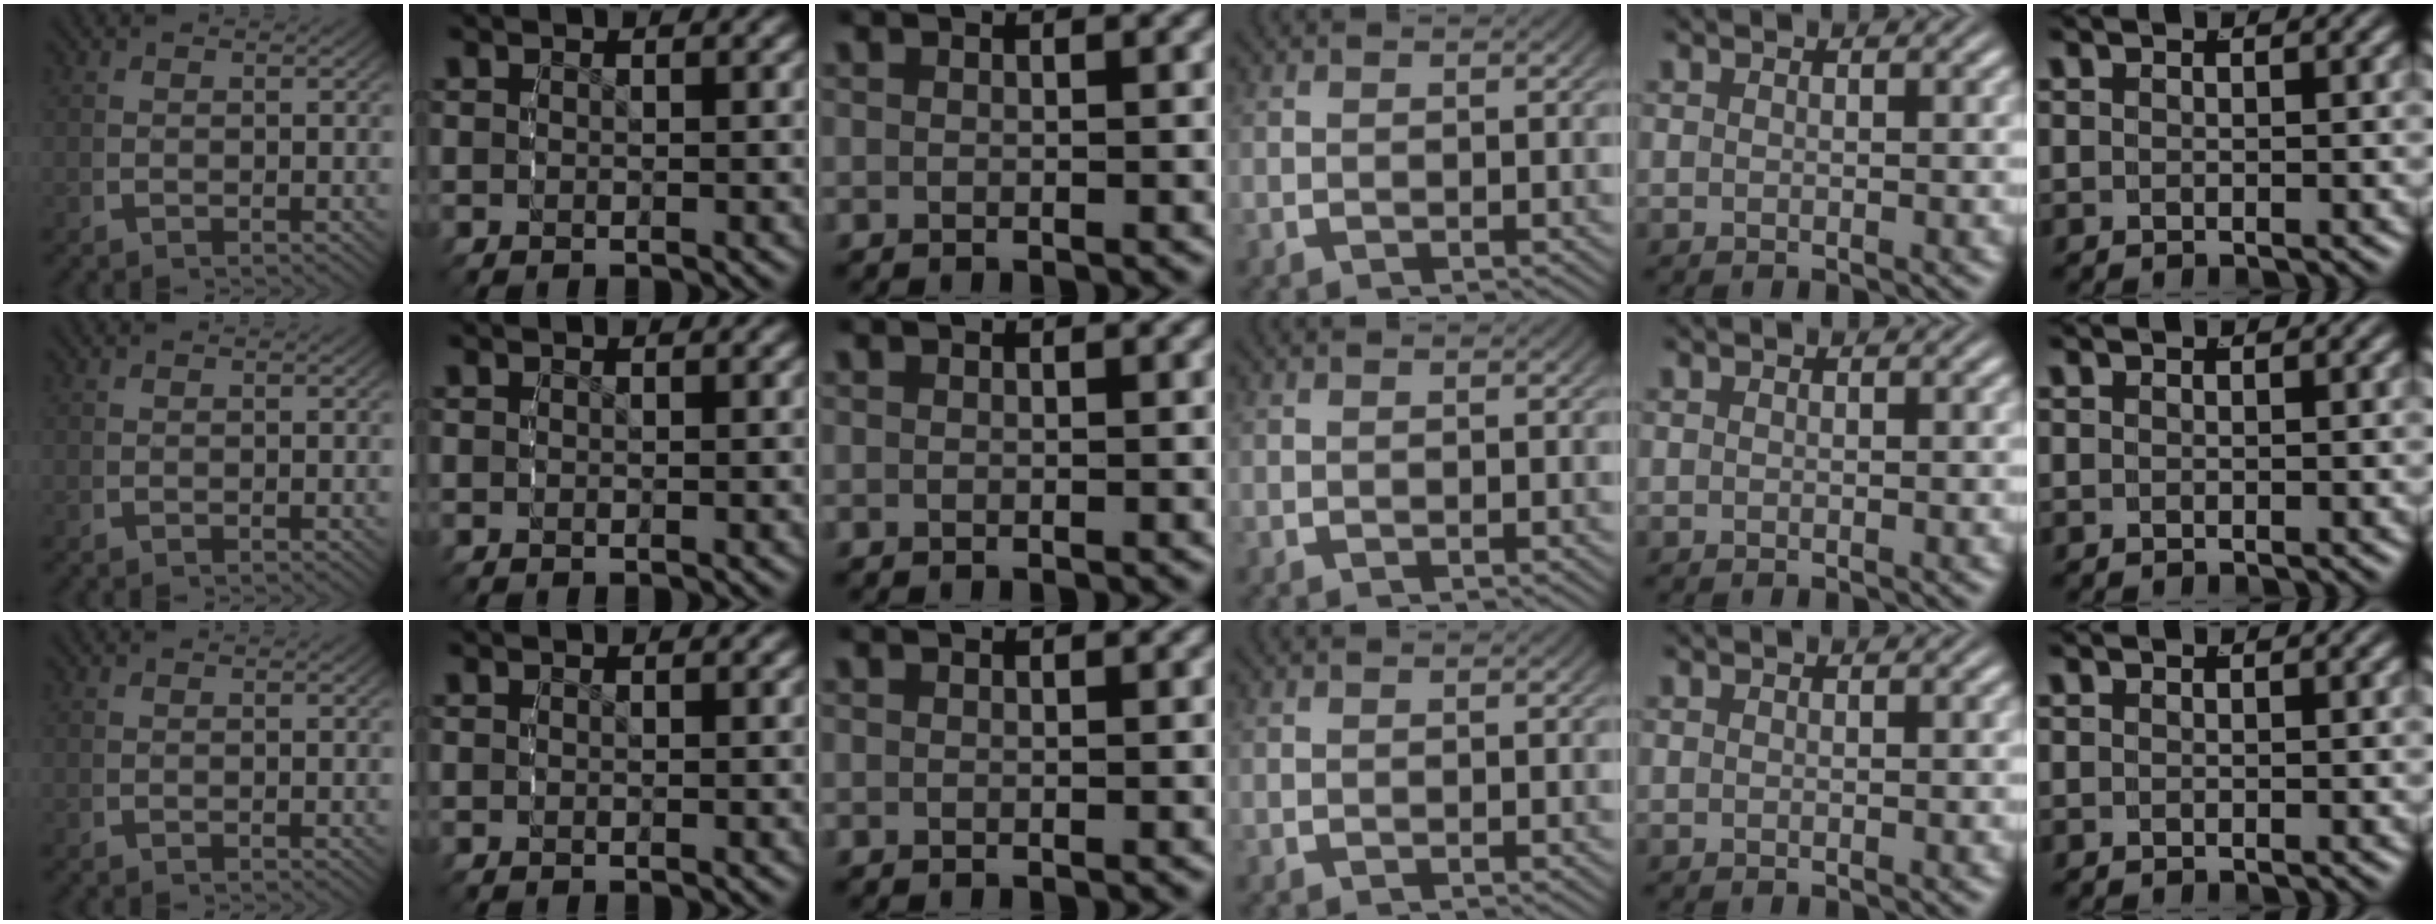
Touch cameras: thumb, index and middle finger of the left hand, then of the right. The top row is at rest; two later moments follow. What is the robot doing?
{"motion": "reach", "object": "backpack"}